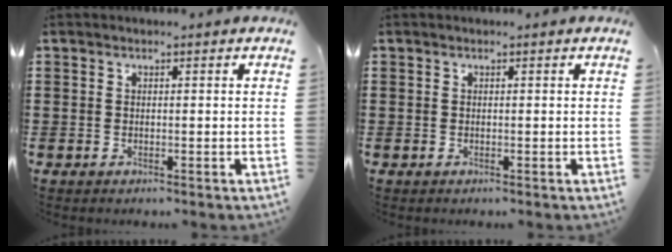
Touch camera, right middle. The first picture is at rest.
{"total": 0.0}